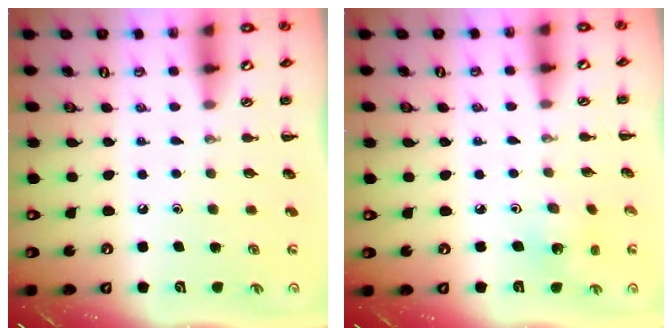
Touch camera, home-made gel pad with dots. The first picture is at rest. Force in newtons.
{"total": 1.8, "press": 1.6, "slide": 0.7}